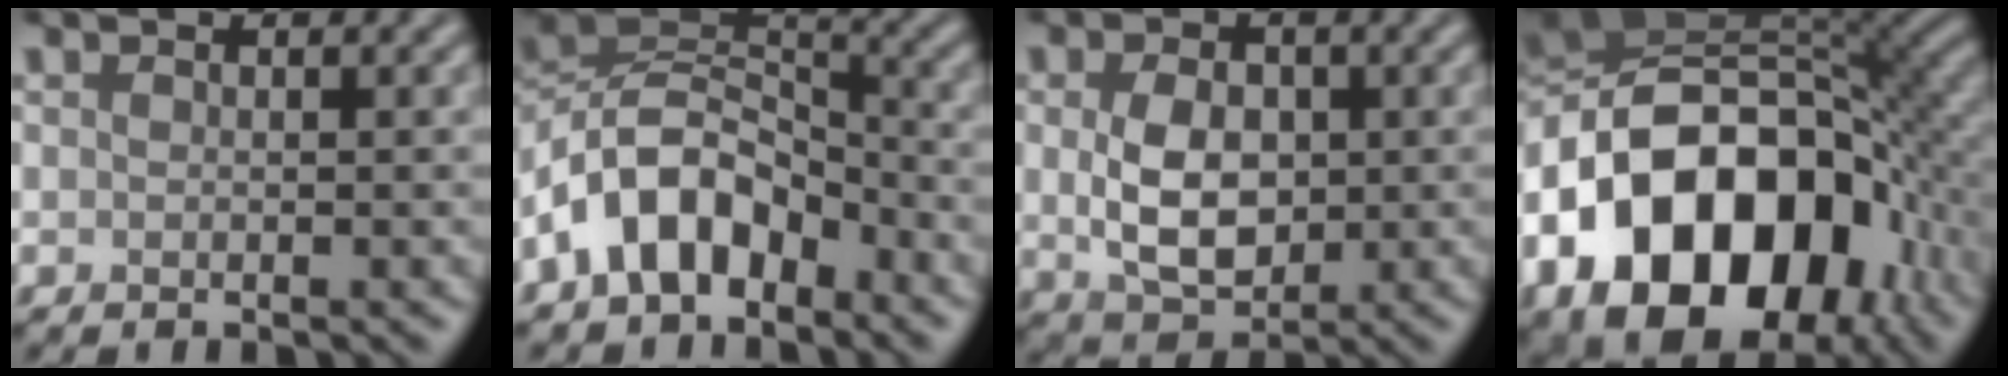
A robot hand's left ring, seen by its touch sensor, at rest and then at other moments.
{"total": 8.1, "force": [-4.4, 4.7, 4.8], "torque": [-0.084, 0.012, -0.096]}
{"total": 5.4, "force": [0.1, 3.7, 4.0], "torque": [-0.079, -0.005, 0.006]}
{"total": 18.3, "force": [-6.3, 12.4, 11.8], "torque": [-0.221, -0.007, -0.108]}